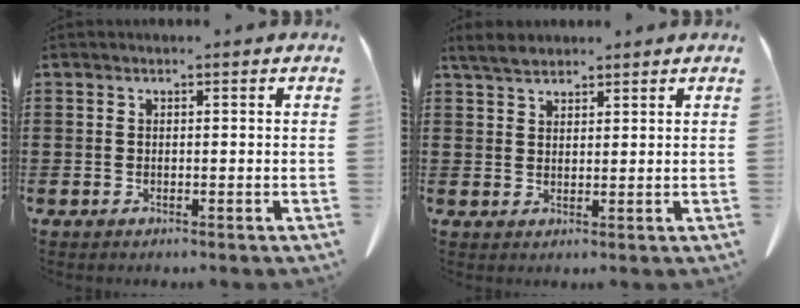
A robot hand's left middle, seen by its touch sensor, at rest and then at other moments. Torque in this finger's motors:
{"motor_torque": [0.15, 0.18, 0.07, 0.04]}